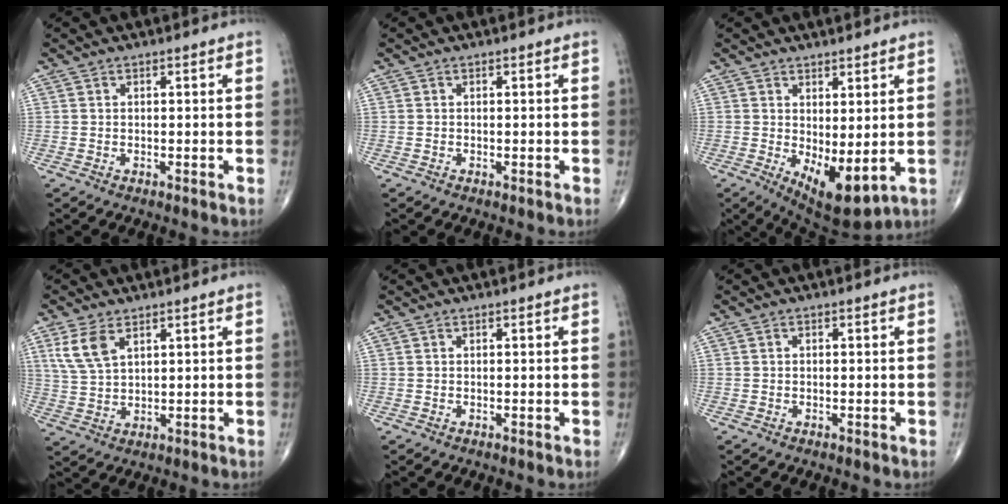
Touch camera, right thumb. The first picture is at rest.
{"total": 0.0}
{"total": 9.1, "force": [-0.7, 3.9, 8.2], "torque": [-0.120, -0.018, 0.008]}
{"total": 6.5, "force": [3.2, 3.3, 4.6], "torque": [-0.096, -0.006, 0.074]}
{"total": 0.0}
{"total": 0.5, "force": [0.0, 0.3, 0.4], "torque": [-0.010, 0.000, 0.001]}